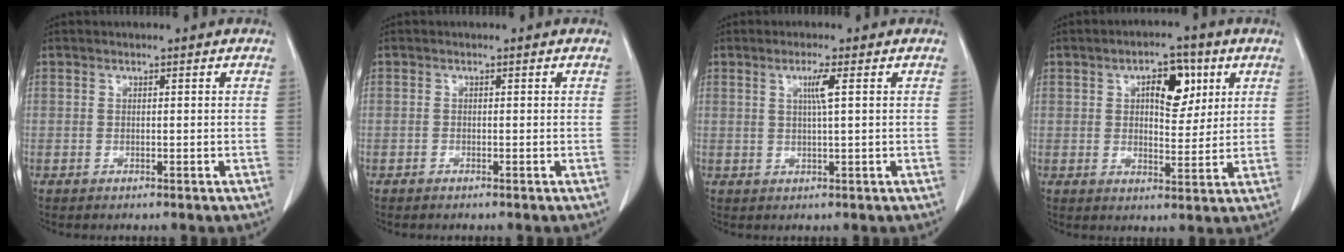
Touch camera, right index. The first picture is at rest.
{"total": 0.0}
{"total": 2.8, "force": [0.9, -0.4, 2.7], "torque": [-0.051, -0.002, 0.015]}
{"total": 7.5, "force": [3.0, 3.5, 6.0], "torque": [-0.086, 0.011, 0.046]}